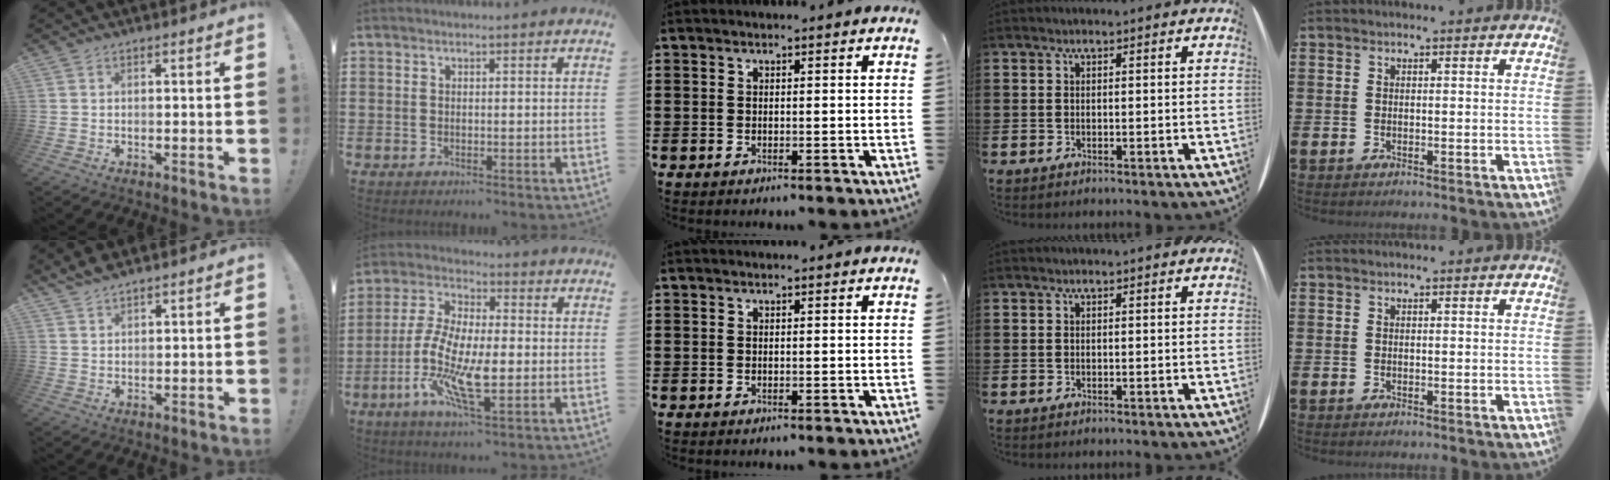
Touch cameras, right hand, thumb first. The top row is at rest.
{"thumb": {"total": 3.8, "force": [3.4, 1.1, 1.2], "torque": [-0.027, -0.018, 0.066]}, "index": {"total": 11.6, "force": [-3.1, 4.4, 10.2], "torque": [-0.232, -0.009, -0.064]}}